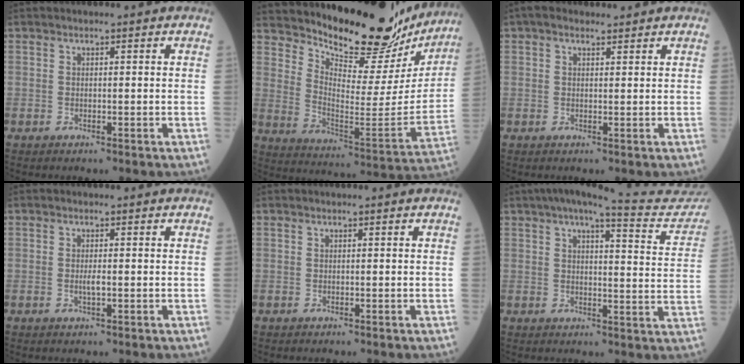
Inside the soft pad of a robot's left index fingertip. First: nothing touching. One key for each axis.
{"total": 22.1, "fx": 20.1, "fy": 5.6, "fz": 7.0, "tx": -0.105, "ty": -0.064, "tz": 0.274}
{"total": 2.5, "fx": 1.9, "fy": 1.2, "fz": 1.3, "tx": -0.030, "ty": 0.023, "tz": 0.030}
{"total": 1.2, "fx": -0.2, "fy": 0.2, "fz": 1.2, "tx": -0.026, "ty": -0.002, "tz": -0.002}
{"total": 0.0}
{"total": 18.5, "fx": 16.6, "fy": 2.4, "fz": 7.9, "tx": -0.097, "ty": -0.013, "tz": 0.187}